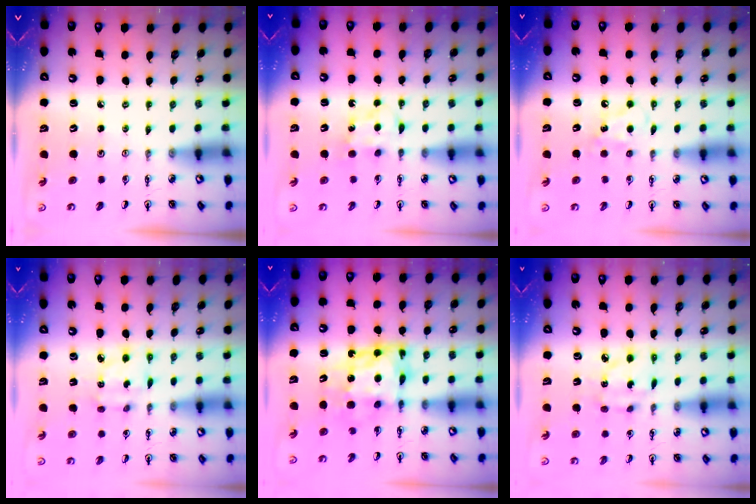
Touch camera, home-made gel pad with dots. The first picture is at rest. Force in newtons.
{"total": 5.3, "press": 5.2, "slide": 0.6}
{"total": 5.0, "press": 4.9, "slide": 0.9}
{"total": 4.4, "press": 4.4, "slide": 0.2}
{"total": 8.9, "press": 8.8, "slide": 0.7}
{"total": 6.7, "press": 6.7, "slide": 0.3}